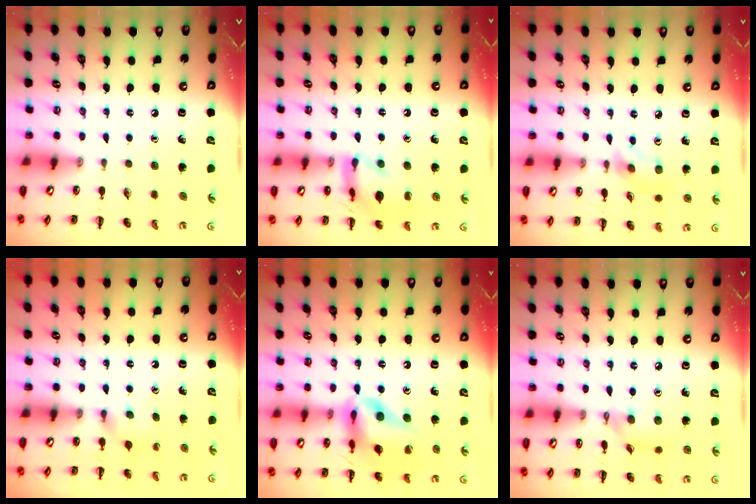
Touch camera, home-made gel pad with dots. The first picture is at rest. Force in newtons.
{"total": 13.0, "press": 12.9, "slide": 1.2}
{"total": 3.3, "press": 3.2, "slide": 0.7}
{"total": 3.5, "press": 3.2, "slide": 1.5}
{"total": 14.3, "press": 13.9, "slide": 3.4}
{"total": 7.6, "press": 7.5, "slide": 1.0}